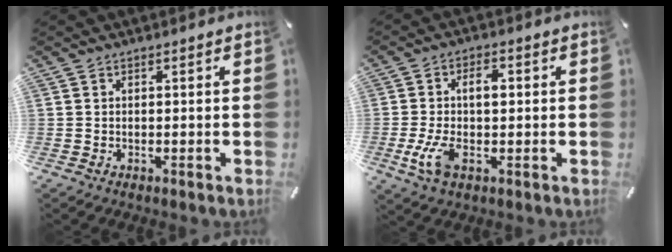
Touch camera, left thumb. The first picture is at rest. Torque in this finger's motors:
{"motor_torque": [1.28, 1.34, 0.61, -0.23, 0.35]}